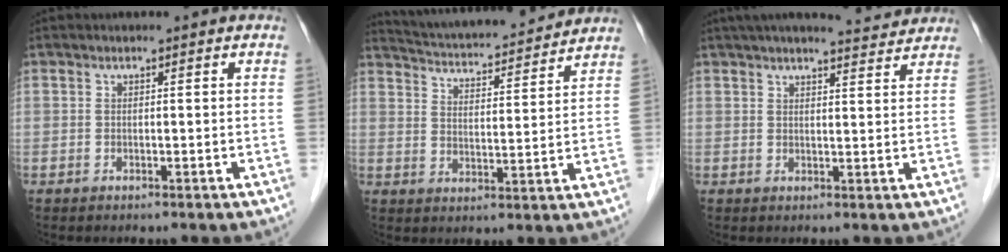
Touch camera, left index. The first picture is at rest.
{"total": 16.7, "force": [15.7, 1.8, 5.3], "torque": [-0.092, 0.018, 0.231]}
{"total": 10.2, "force": [9.3, 1.0, 4.0], "torque": [-0.058, 0.016, 0.117]}